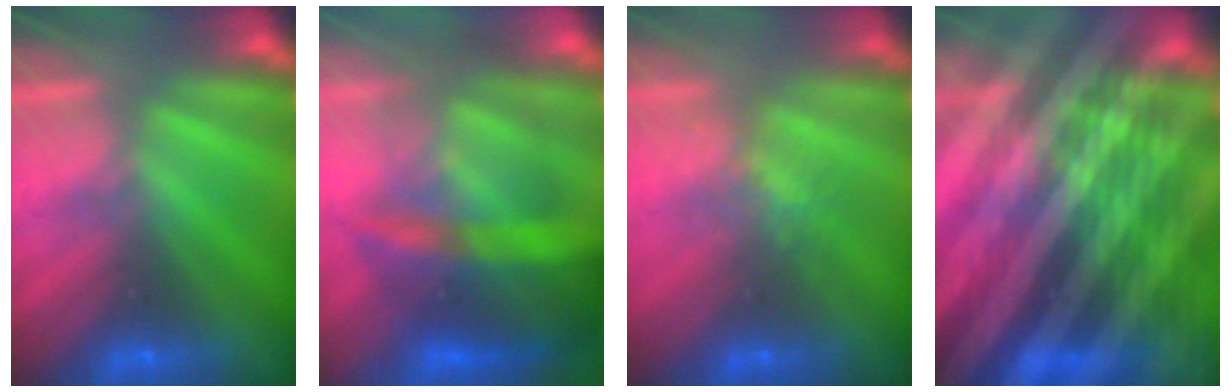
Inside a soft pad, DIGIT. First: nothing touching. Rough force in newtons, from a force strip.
{"total": 7.7}
{"total": 2.2}
{"total": 8.4}